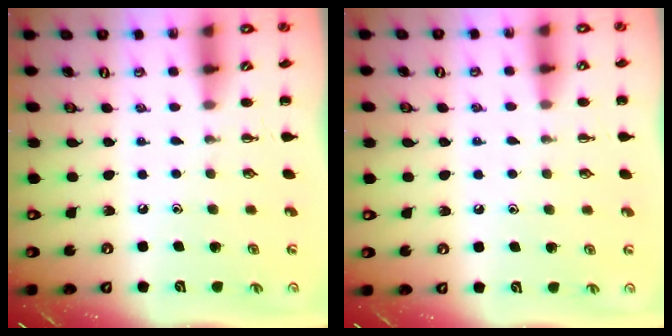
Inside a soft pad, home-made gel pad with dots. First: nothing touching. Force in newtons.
{"total": 6.2, "press": 6.0, "slide": 1.9}